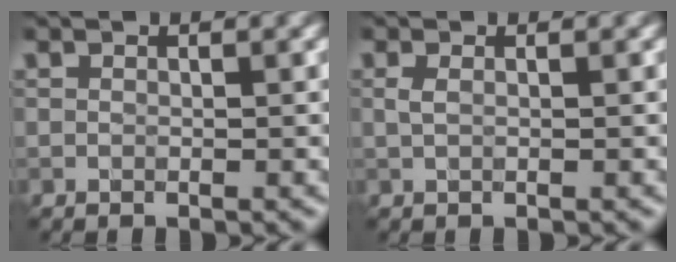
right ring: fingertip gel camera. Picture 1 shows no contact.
{"total": 0.8, "force": [0.2, 0.3, 0.7], "torque": [-0.015, 0.002, 0.006]}